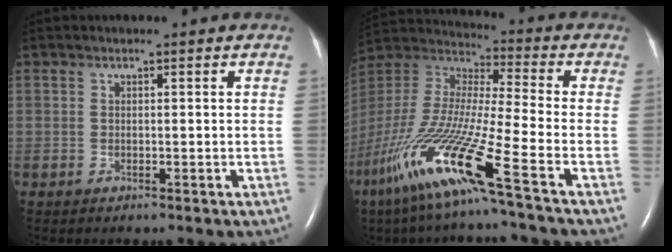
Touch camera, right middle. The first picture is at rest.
{"total": 20.2, "force": [-11.3, -0.3, 16.8], "torque": [-0.388, -0.063, -0.224]}